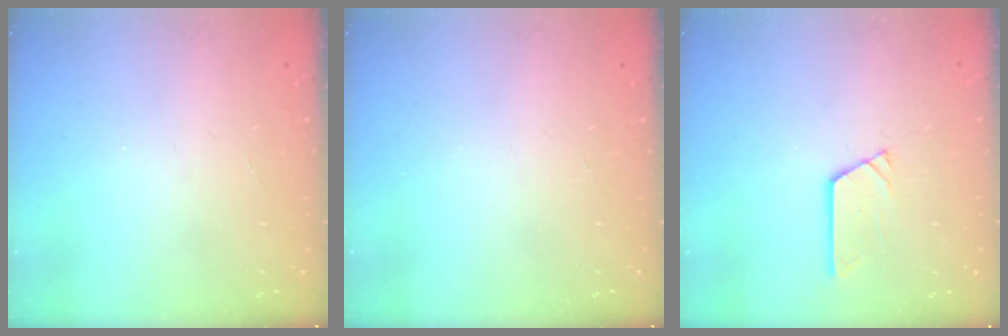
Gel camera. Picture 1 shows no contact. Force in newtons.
{"total": 0.0}
{"total": 2.9, "press": 2.9, "slide": 0.3}